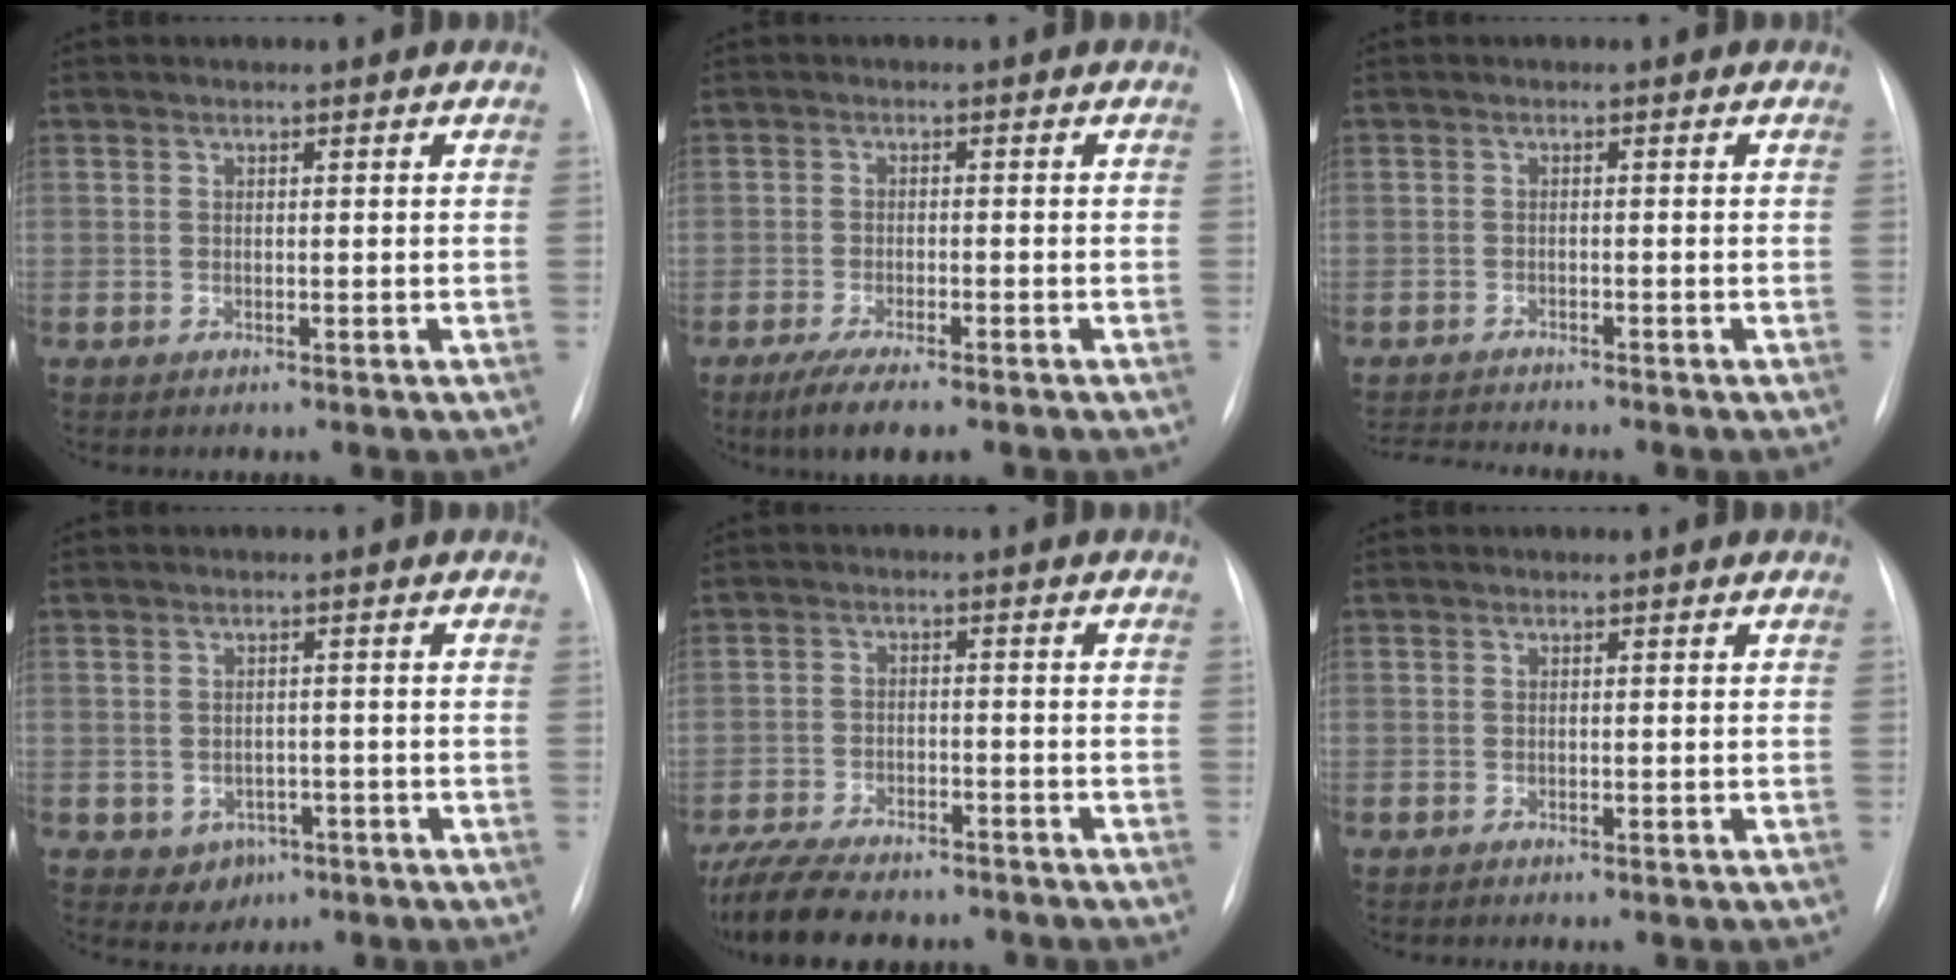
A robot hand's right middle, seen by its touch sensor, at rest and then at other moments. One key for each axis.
{"total": 6.6, "fx": -4.8, "fy": 1.1, "fz": 4.4, "tx": -0.076, "ty": -0.017, "tz": -0.072}
{"total": 4.3, "fx": -4.2, "fy": -0.6, "fz": 0.7, "tx": -0.012, "ty": -0.017, "tz": -0.070}
{"total": 3.6, "fx": -1.6, "fy": 3.0, "fz": 1.2, "tx": -0.011, "ty": 0.007, "tz": -0.011}
{"total": 13.8, "fx": -11.6, "fy": 4.3, "fz": 6.1, "tx": -0.130, "ty": -0.008, "tz": -0.175}
{"total": 0.0}